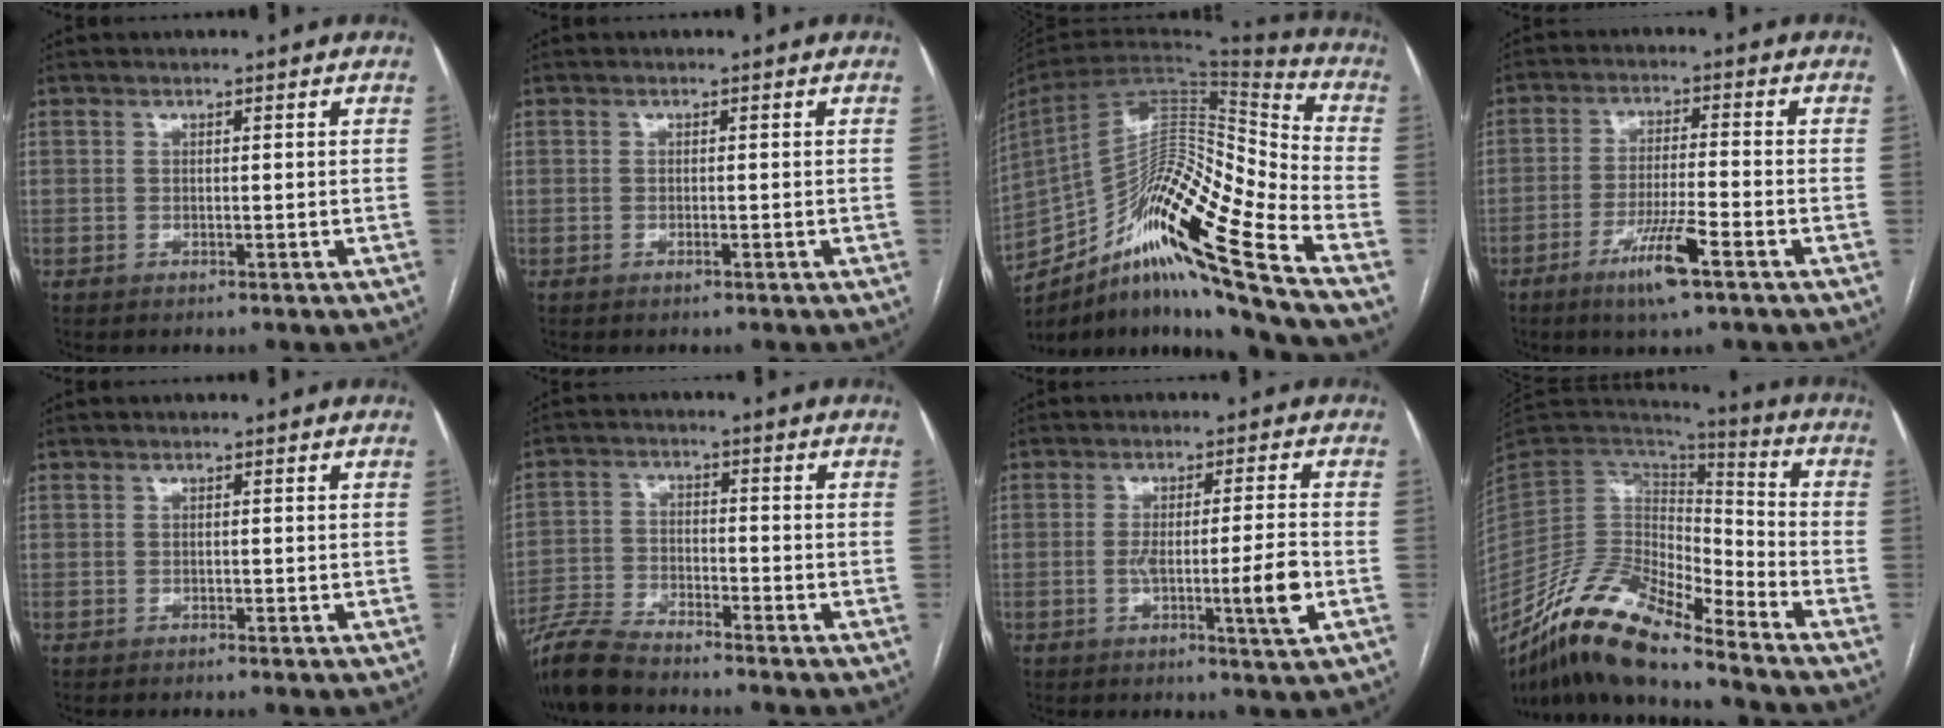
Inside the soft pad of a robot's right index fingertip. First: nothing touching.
{"total": 0.6, "force": [-0.3, 0.0, 0.5], "torque": [-0.012, 0.000, -0.004]}
{"total": 23.3, "force": [-15.0, 0.9, 17.9], "torque": [-0.303, 0.004, -0.271]}
{"total": 8.1, "force": [-4.5, 0.1, 6.7], "torque": [-0.127, -0.014, -0.081]}
{"total": 0.0}
{"total": 7.6, "force": [-6.9, 1.2, 2.7], "torque": [-0.058, -0.018, -0.135]}
{"total": 7.7, "force": [-2.1, -0.5, 7.4], "torque": [-0.125, -0.005, -0.032]}
{"total": 16.1, "force": [-12.8, 3.5, 9.2], "torque": [-0.166, 0.015, -0.237]}